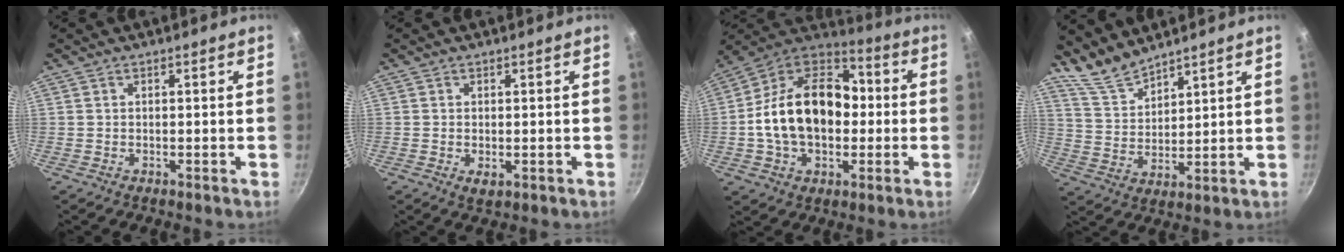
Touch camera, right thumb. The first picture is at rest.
{"total": 1.9, "force": [-0.3, 1.1, 1.5], "torque": [-0.024, -0.007, -0.002]}
{"total": 21.6, "force": [-0.7, 14.9, 15.6], "torque": [-0.239, 0.047, -0.026]}
{"total": 7.1, "force": [6.7, 1.6, 1.8], "torque": [-0.029, -0.045, 0.145]}